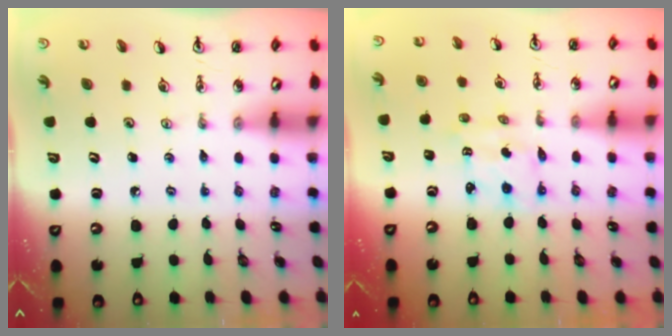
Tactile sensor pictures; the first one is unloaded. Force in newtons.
{"total": 2.3, "press": 2.3, "slide": 0.1}